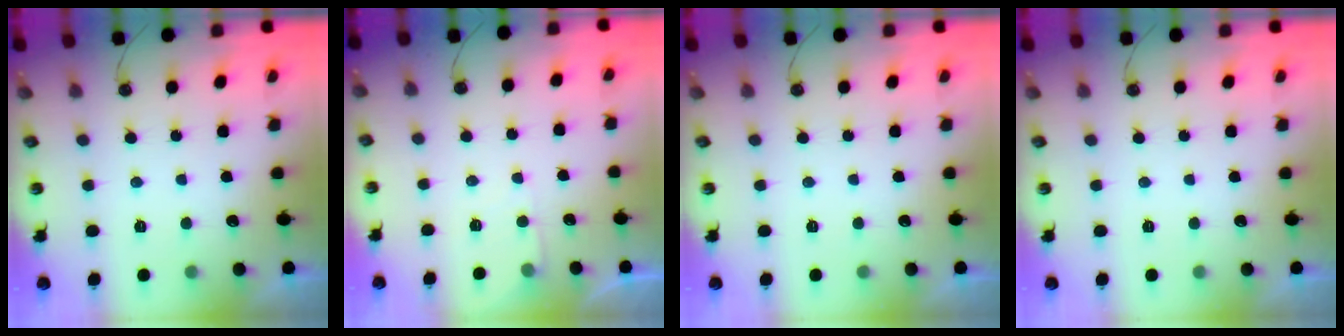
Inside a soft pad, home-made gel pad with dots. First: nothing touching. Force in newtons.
{"total": 3.8, "press": 3.7, "slide": 0.6}
{"total": 0.0}
{"total": 0.0}